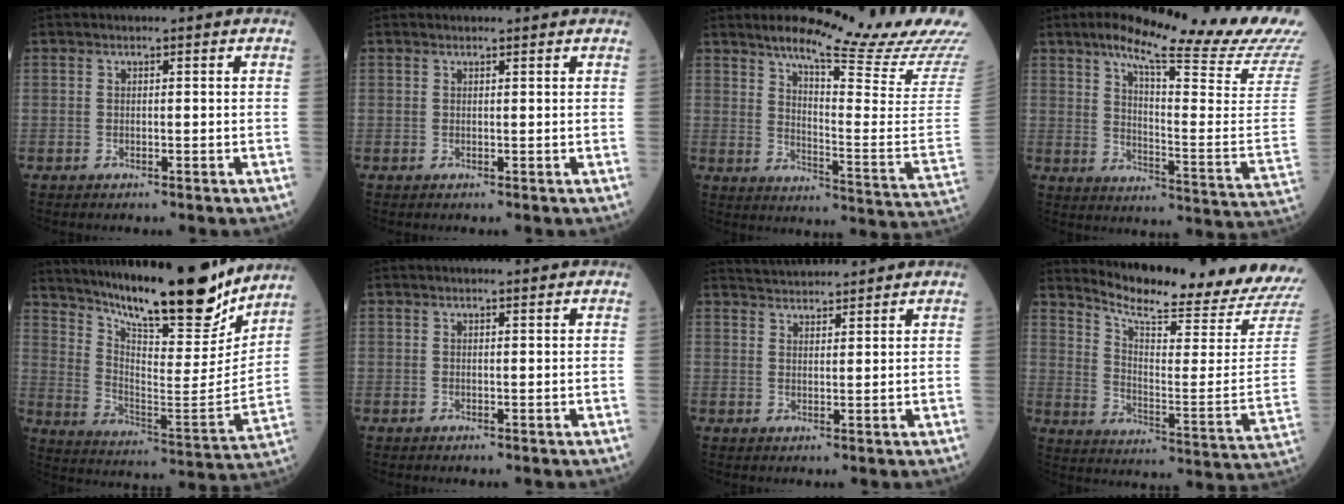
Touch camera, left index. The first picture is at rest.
{"total": 1.4, "force": [1.3, 0.3, 0.1], "torque": [-0.010, 0.005, 0.018]}
{"total": 21.9, "force": [18.5, 0.5, 11.7], "torque": [-0.172, -0.083, 0.235]}
{"total": 25.9, "force": [20.8, 1.0, 15.3], "torque": [-0.229, -0.065, 0.263]}
{"total": 23.8, "force": [20.2, 3.7, 12.0], "torque": [-0.204, -0.047, 0.304]}
{"total": 1.1, "force": [0.9, 0.1, 0.5], "torque": [-0.011, 0.003, 0.015]}
{"total": 6.1, "force": [6.0, 0.7, 1.2], "torque": [-0.027, 0.027, 0.097]}
{"total": 20.4, "force": [19.6, -1.8, 5.4], "torque": [-0.113, -0.133, 0.259]}